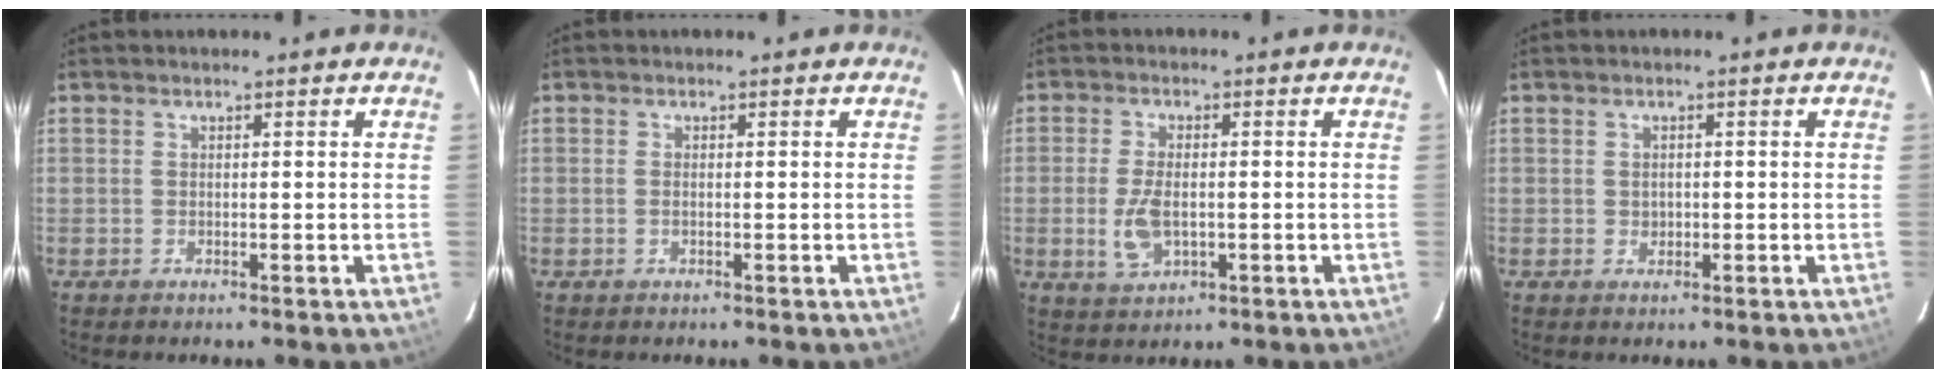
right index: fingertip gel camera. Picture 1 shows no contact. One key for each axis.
{"total": 0.7, "fx": -0.2, "fy": 0.1, "fz": 0.7, "tx": -0.015, "ty": 0.001, "tz": -0.004}
{"total": 6.3, "fx": -1.1, "fy": 3.2, "fz": 5.3, "tx": -0.115, "ty": -0.005, "tz": -0.017}
{"total": 1.2, "fx": 0.0, "fy": 1.2, "fz": 0.3, "tx": -0.003, "ty": 0.001, "tz": 0.002}